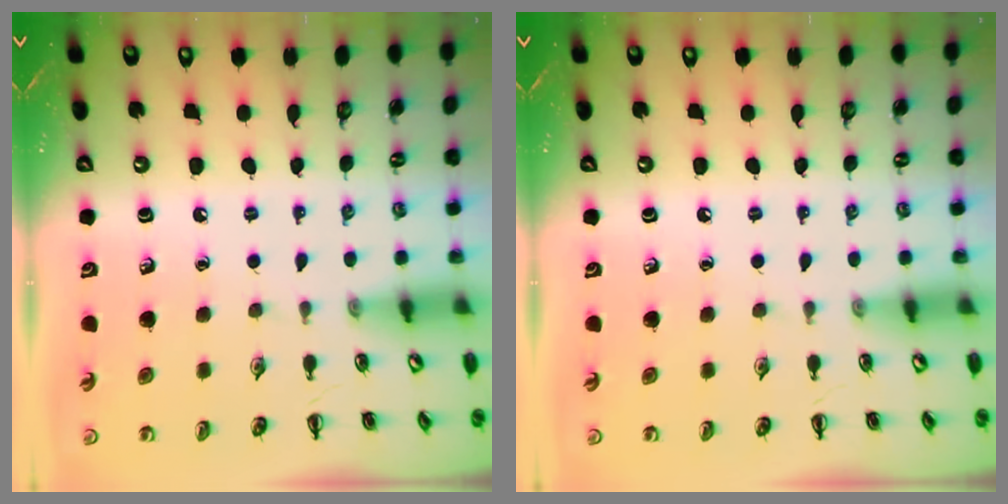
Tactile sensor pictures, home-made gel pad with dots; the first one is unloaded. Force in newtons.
{"total": 0.0}